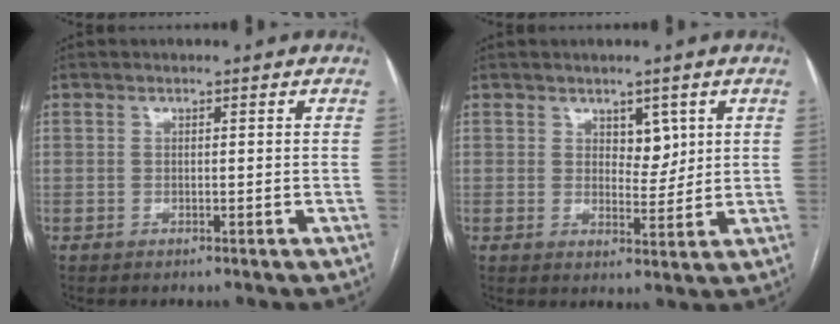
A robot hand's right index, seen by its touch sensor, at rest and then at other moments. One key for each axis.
{"total": 3.8, "fx": 1.7, "fy": 2.1, "fz": 2.6, "tx": -0.033, "ty": -0.003, "tz": 0.029}